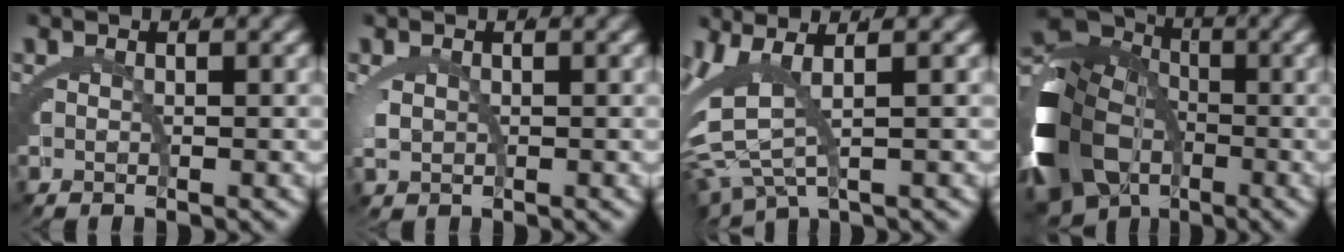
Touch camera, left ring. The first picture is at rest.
{"total": 1.0, "force": [0.2, 0.5, 0.9], "torque": [-0.033, -0.015, 0.016]}
{"total": 7.3, "force": [1.2, 4.5, 5.6], "torque": [-0.144, -0.017, 0.029]}
{"total": 14.0, "force": [-3.4, 9.6, 9.6], "torque": [-0.179, -0.046, -0.039]}